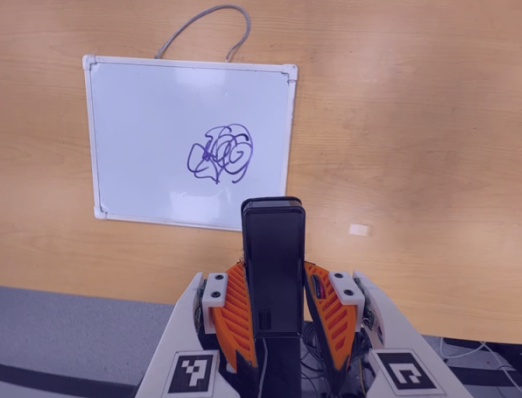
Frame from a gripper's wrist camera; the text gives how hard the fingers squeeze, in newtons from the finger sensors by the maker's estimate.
{"total": 4.7, "left": 3.7, "right": 5.7}